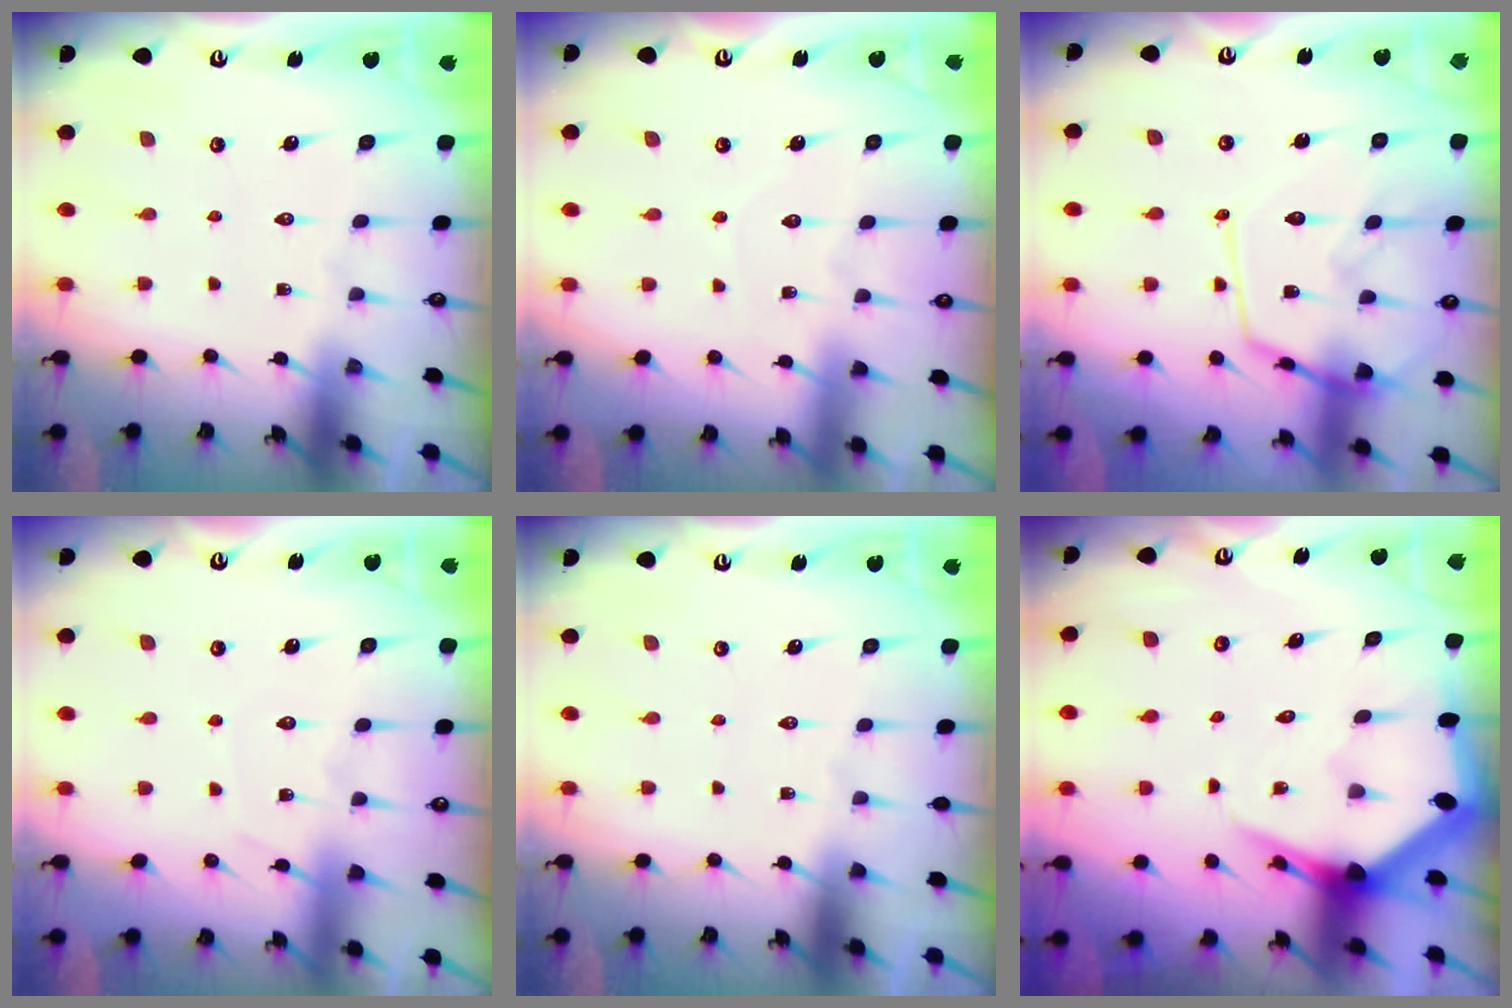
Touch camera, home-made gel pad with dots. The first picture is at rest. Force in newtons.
{"total": 4.3, "press": 4.3, "slide": 0.4}
{"total": 15.3, "press": 15.2, "slide": 1.3}
{"total": 4.6, "press": 4.5, "slide": 0.7}
{"total": 0.0}
{"total": 5.3, "press": 5.3, "slide": 0.7}